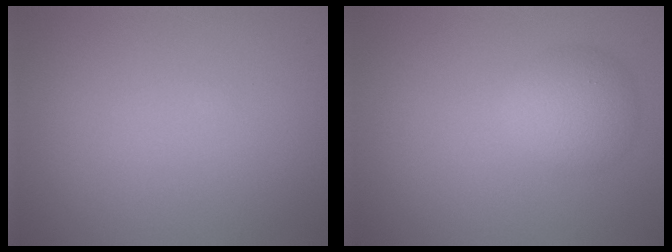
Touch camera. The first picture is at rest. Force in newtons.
{"total": 3.5, "press": 3.4, "slide": 0.2}